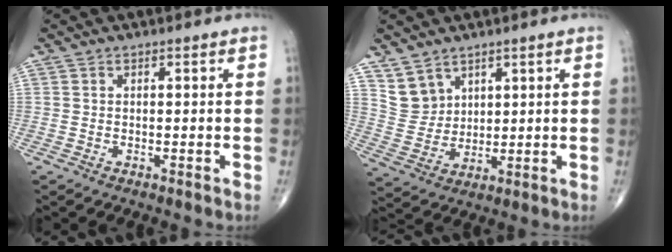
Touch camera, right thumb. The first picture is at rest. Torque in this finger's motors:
{"motor_torque": [-0.12, 0.12, 0.05, 0.46, -0.02]}